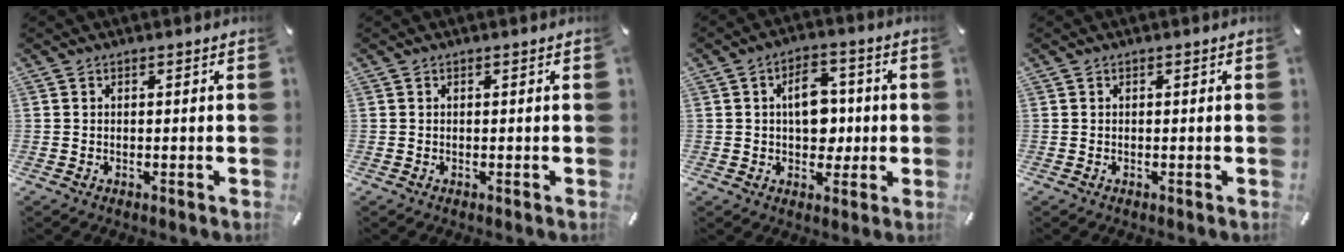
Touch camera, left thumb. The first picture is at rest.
{"total": 0.0}
{"total": 9.4, "force": [0.7, 6.5, 6.8], "torque": [-0.083, 0.002, 0.008]}
{"total": 0.0}